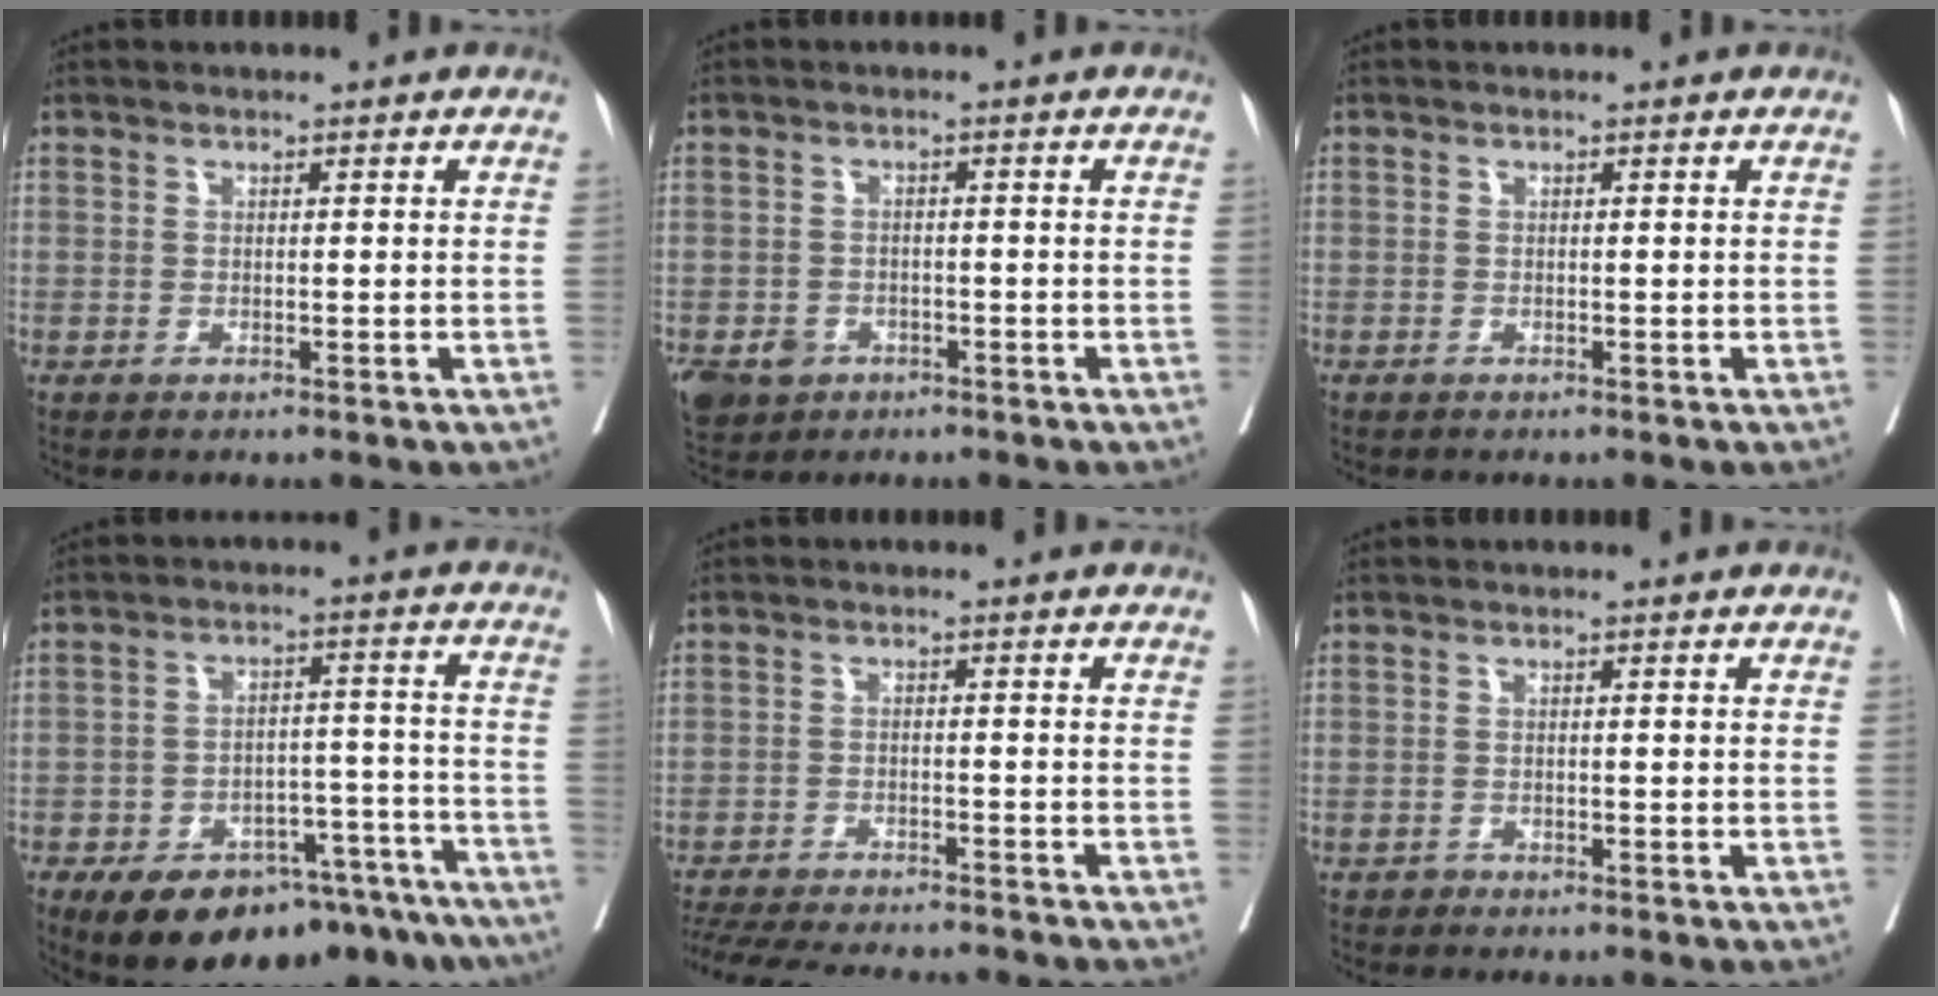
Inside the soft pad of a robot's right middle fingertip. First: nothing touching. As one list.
[{"total": 5.7, "force": [-3.2, 4.4, 1.7], "torque": [-0.033, 0.002, -0.047]}, {"total": 0.6, "force": [-0.2, 0.6, -0.1], "torque": [0.009, 0.008, -0.008]}, {"total": 19.6, "force": [-14.7, 7.9, 10.4], "torque": [-0.102, 0.027, -0.200]}, {"total": 15.0, "force": [-13.5, 2.4, 6.0], "torque": [-0.122, -0.020, -0.194]}, {"total": 0.6, "force": [-0.5, 0.3, -0.1], "torque": [-0.002, 0.000, -0.011]}]